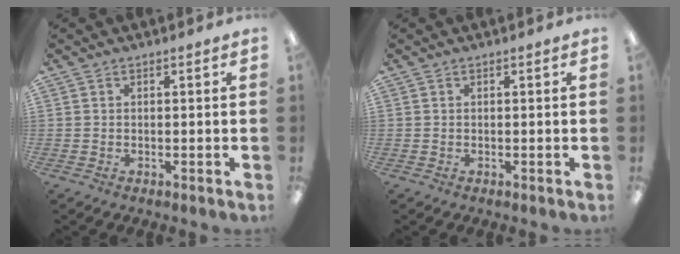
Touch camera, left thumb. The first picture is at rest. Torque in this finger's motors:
{"motor_torque": [0.01, -0.01, 0.05, -0.01, 0.00]}